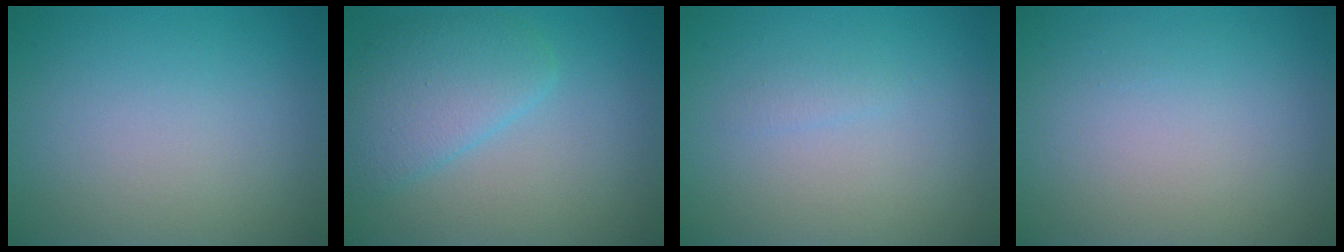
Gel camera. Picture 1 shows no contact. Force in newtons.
{"total": 4.0, "press": 4.0, "slide": 0.0}
{"total": 0.7, "press": 0.7, "slide": 0.0}
{"total": 0.0}